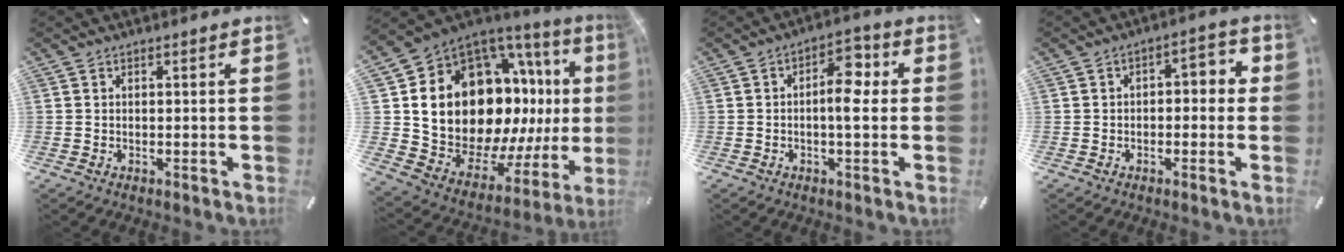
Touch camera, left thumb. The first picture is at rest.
{"total": 20.3, "force": [4.5, 15.0, 12.9], "torque": [-0.230, -0.089, 0.123]}
{"total": 7.1, "force": [0.0, 3.3, 6.3], "torque": [-0.086, 0.004, -0.007]}
{"total": 3.8, "force": [-1.4, 2.4, 2.5], "torque": [-0.038, 0.016, -0.031]}